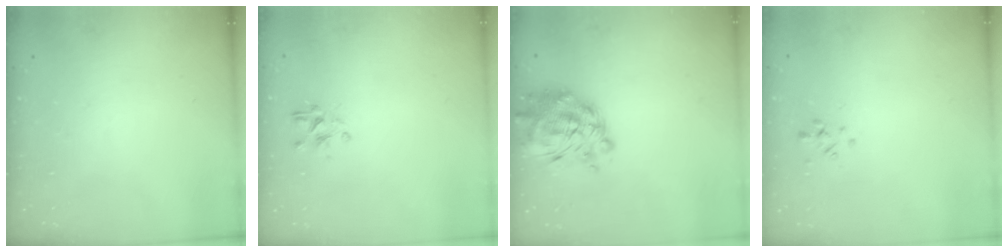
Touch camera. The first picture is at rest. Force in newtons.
{"total": 2.4, "press": 2.2, "slide": 1.0}
{"total": 11.4, "press": 10.5, "slide": 4.5}
{"total": 0.9, "press": 0.7, "slide": 0.5}